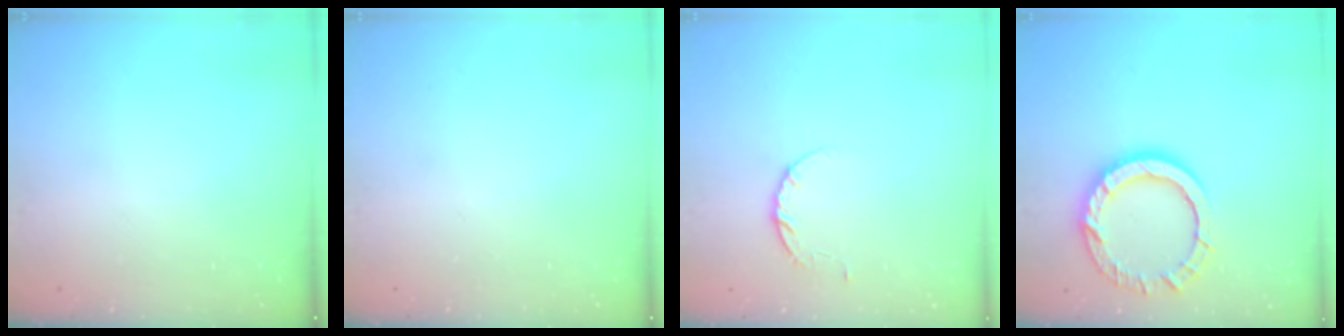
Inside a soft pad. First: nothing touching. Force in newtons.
{"total": 0.0}
{"total": 4.5, "press": 4.5, "slide": 0.5}
{"total": 12.9, "press": 12.8, "slide": 1.4}